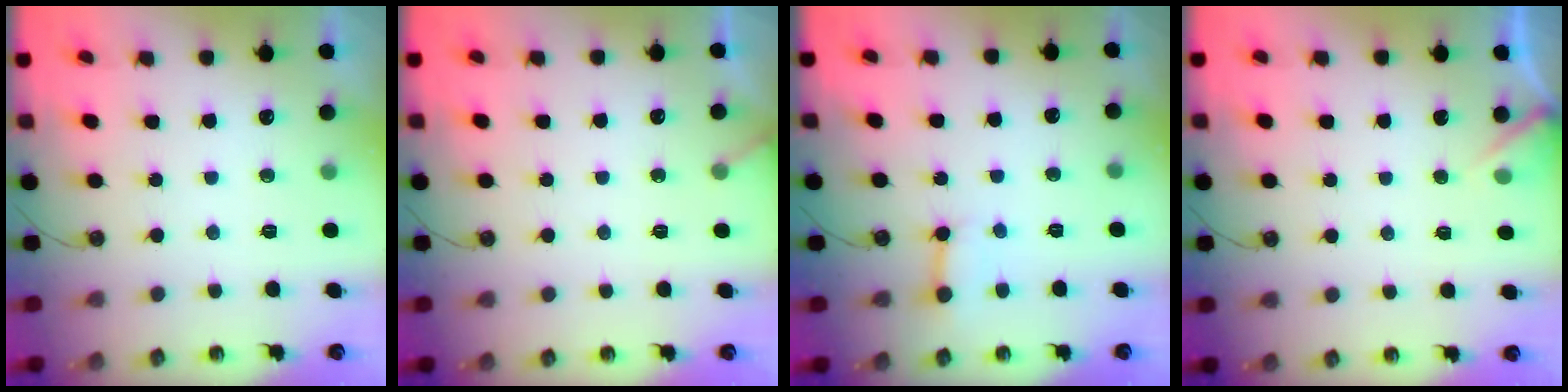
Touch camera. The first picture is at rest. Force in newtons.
{"total": 1.7, "press": 1.7, "slide": 0.1}
{"total": 3.3, "press": 3.3, "slide": 0.4}
{"total": 4.7, "press": 4.7, "slide": 0.2}